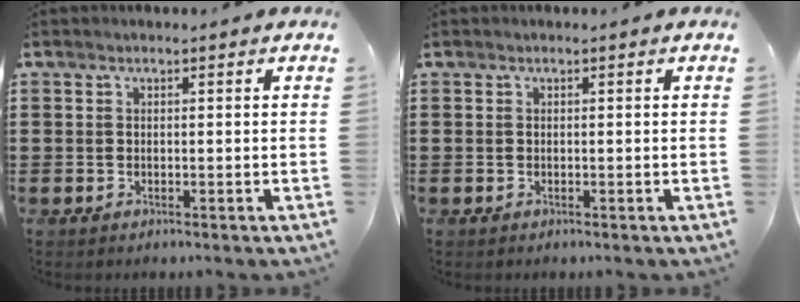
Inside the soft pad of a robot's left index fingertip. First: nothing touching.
{"total": 0.0}